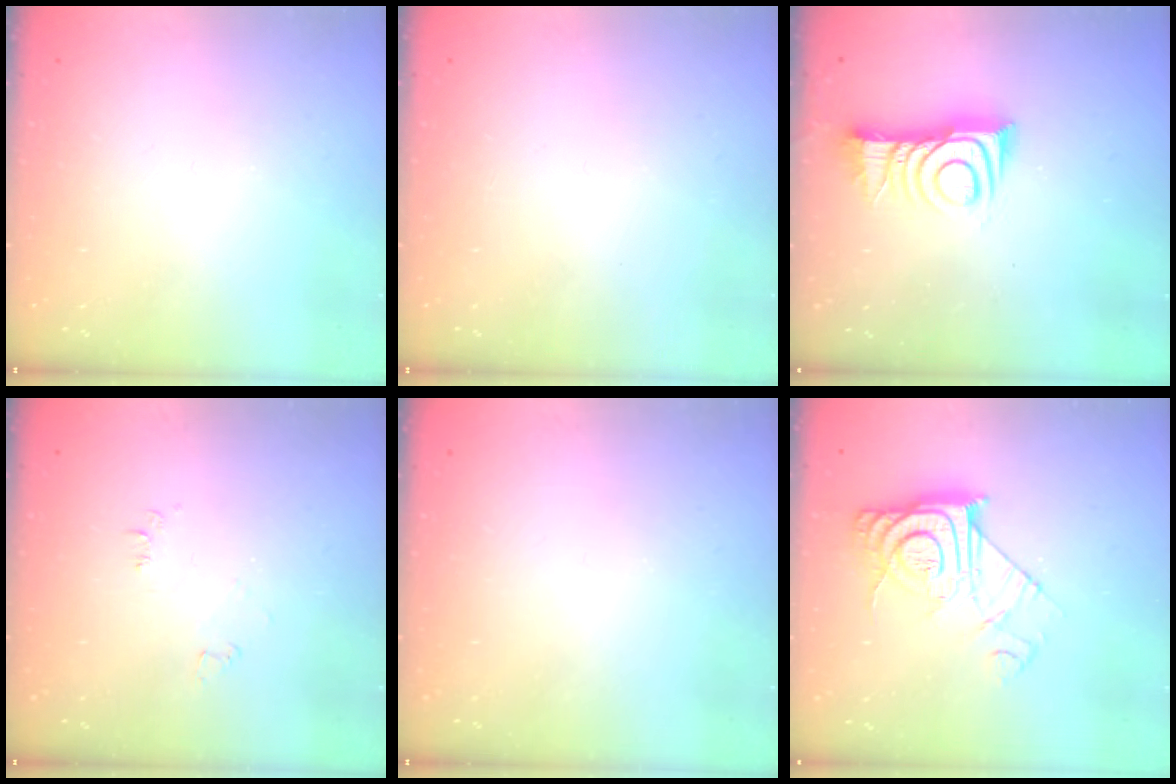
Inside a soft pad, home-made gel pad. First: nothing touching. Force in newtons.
{"total": 1.8, "press": 1.7, "slide": 0.1}
{"total": 11.2, "press": 11.2, "slide": 0.5}
{"total": 3.5, "press": 3.4, "slide": 0.5}
{"total": 0.0}
{"total": 12.3, "press": 12.3, "slide": 1.1}